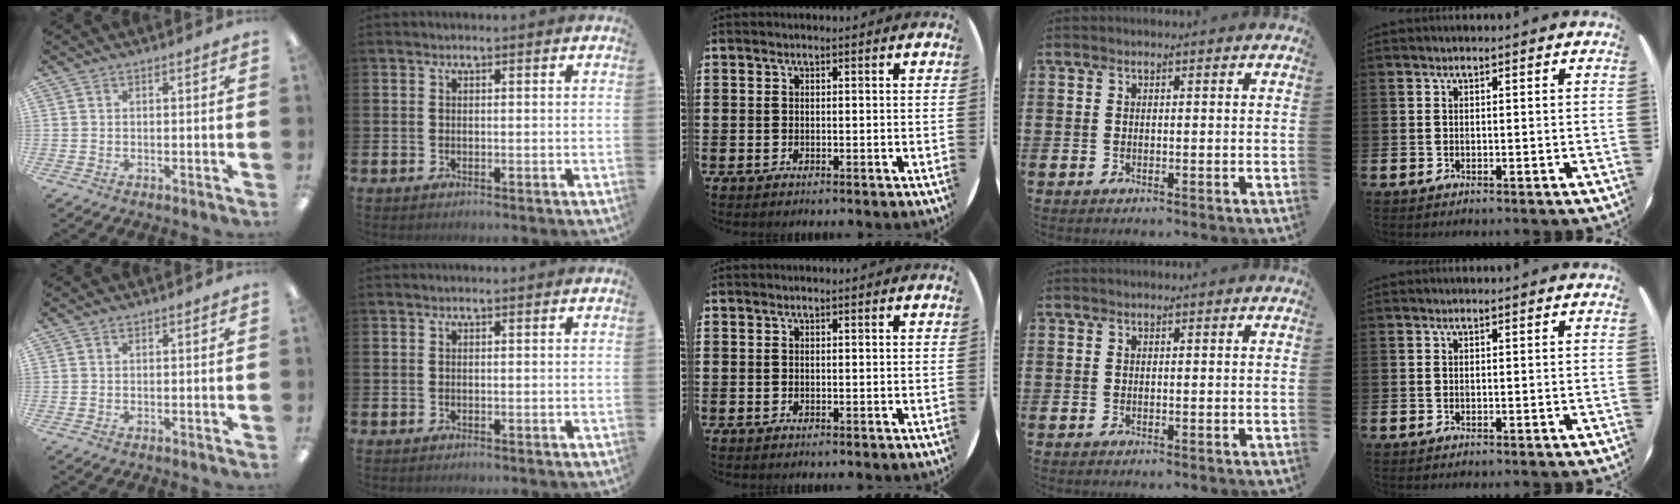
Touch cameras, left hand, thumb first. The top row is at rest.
{}